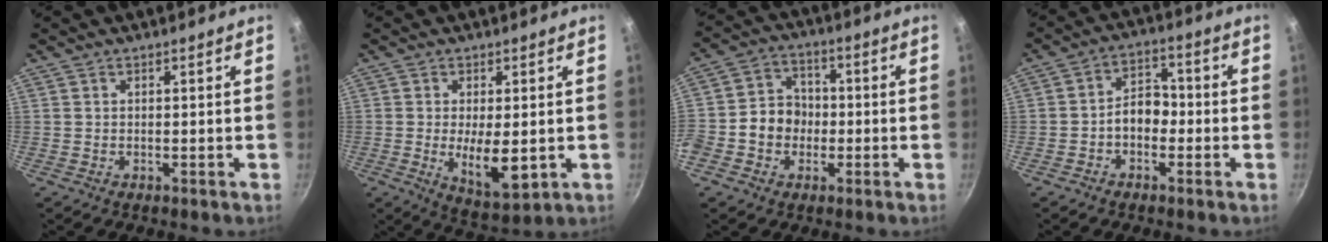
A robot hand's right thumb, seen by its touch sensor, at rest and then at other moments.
{"total": 9.0, "force": [-0.9, 3.8, 8.1], "torque": [-0.130, -0.016, 0.000]}
{"total": 9.4, "force": [-1.7, 8.0, 4.5], "torque": [-0.038, 0.025, -0.042]}
{"total": 6.2, "force": [-1.7, 4.4, 3.9], "torque": [-0.030, 0.031, -0.038]}